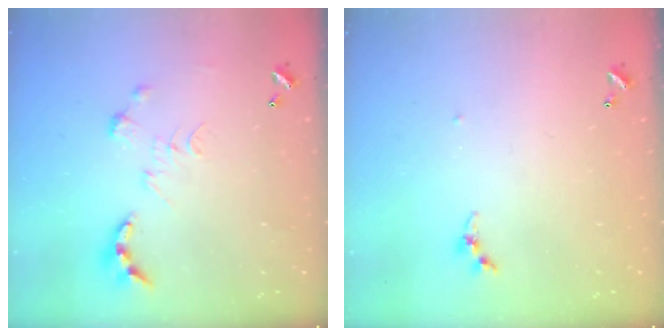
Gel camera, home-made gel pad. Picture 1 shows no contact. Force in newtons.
{"total": 3.8, "press": 3.8, "slide": 0.3}